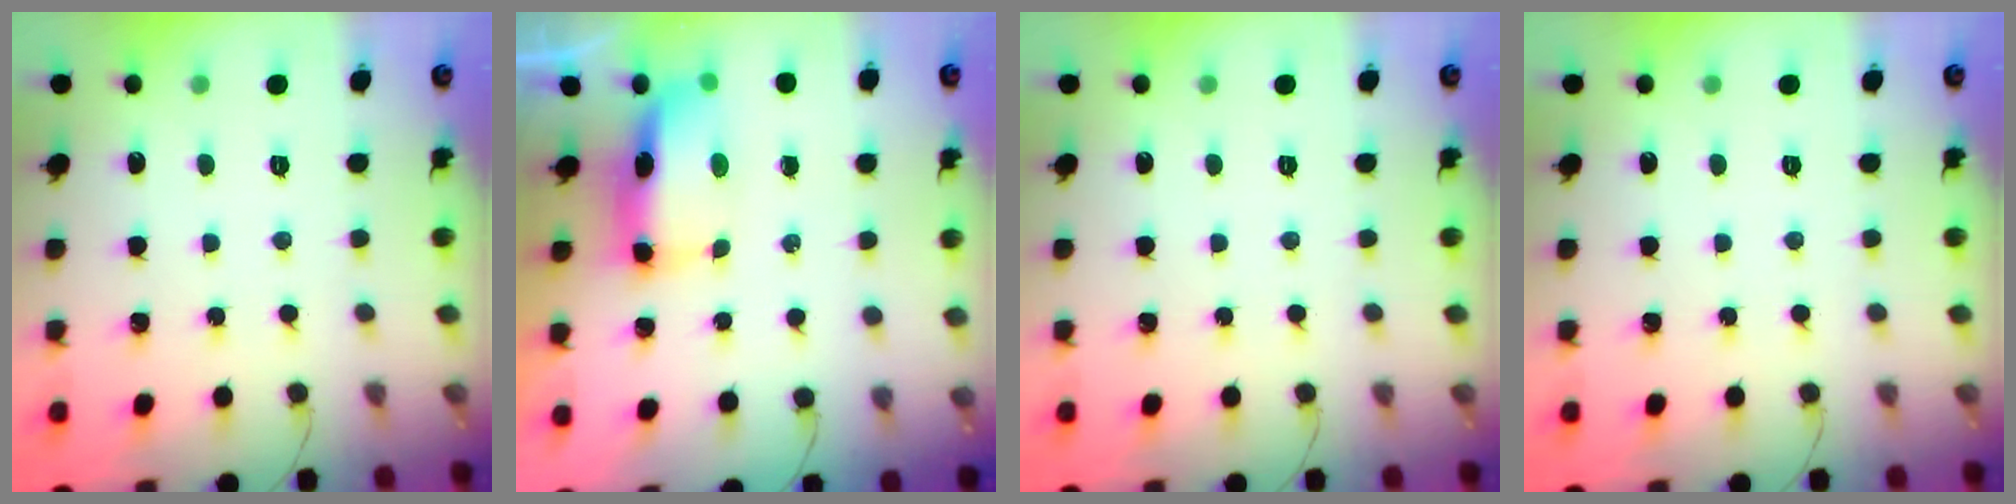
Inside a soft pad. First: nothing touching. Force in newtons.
{"total": 9.1, "press": 8.2, "slide": 4.0}
{"total": 0.0}
{"total": 0.0}